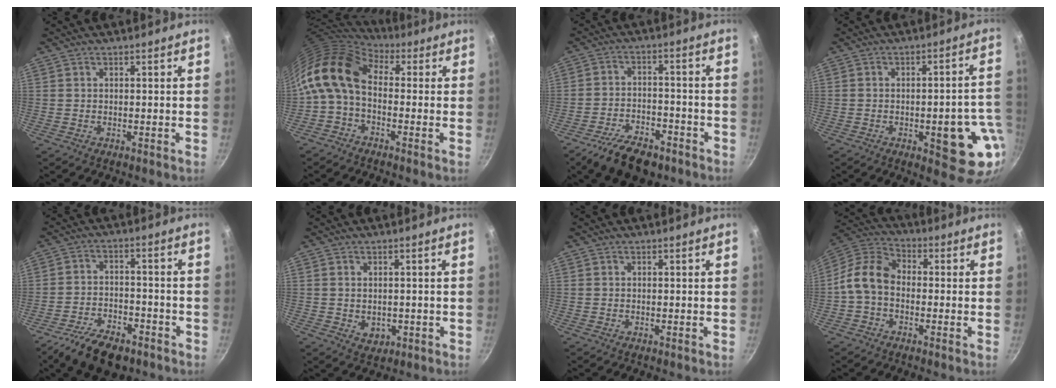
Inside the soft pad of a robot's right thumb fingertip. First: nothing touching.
{"total": 11.9, "force": [0.2, 7.9, 9.0], "torque": [-0.165, 0.024, -0.019]}
{"total": 11.3, "force": [-7.7, 5.5, 6.2], "torque": [-0.096, 0.045, -0.127]}
{"total": 13.8, "force": [-3.8, 5.4, 12.1], "torque": [-0.102, 0.025, -0.046]}
{"total": 11.6, "force": [-7.8, 5.7, 6.4], "torque": [-0.101, 0.042, -0.132]}
{"total": 3.2, "force": [-0.3, 2.6, 1.9], "torque": [-0.022, -0.003, 0.003]}
{"total": 0.0}
{"total": 9.1, "force": [-1.7, 6.6, 6.1], "torque": [-0.105, 0.037, -0.055]}